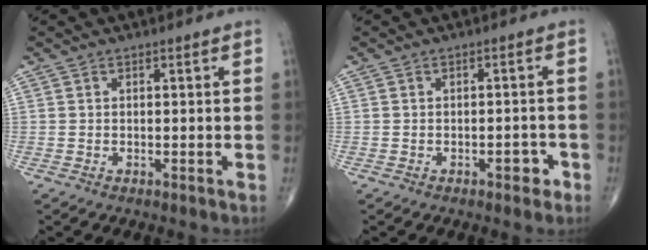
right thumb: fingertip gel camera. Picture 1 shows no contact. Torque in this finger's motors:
{"motor_torque": [0.78, 0.55, 0.15, -0.42, 0.14]}